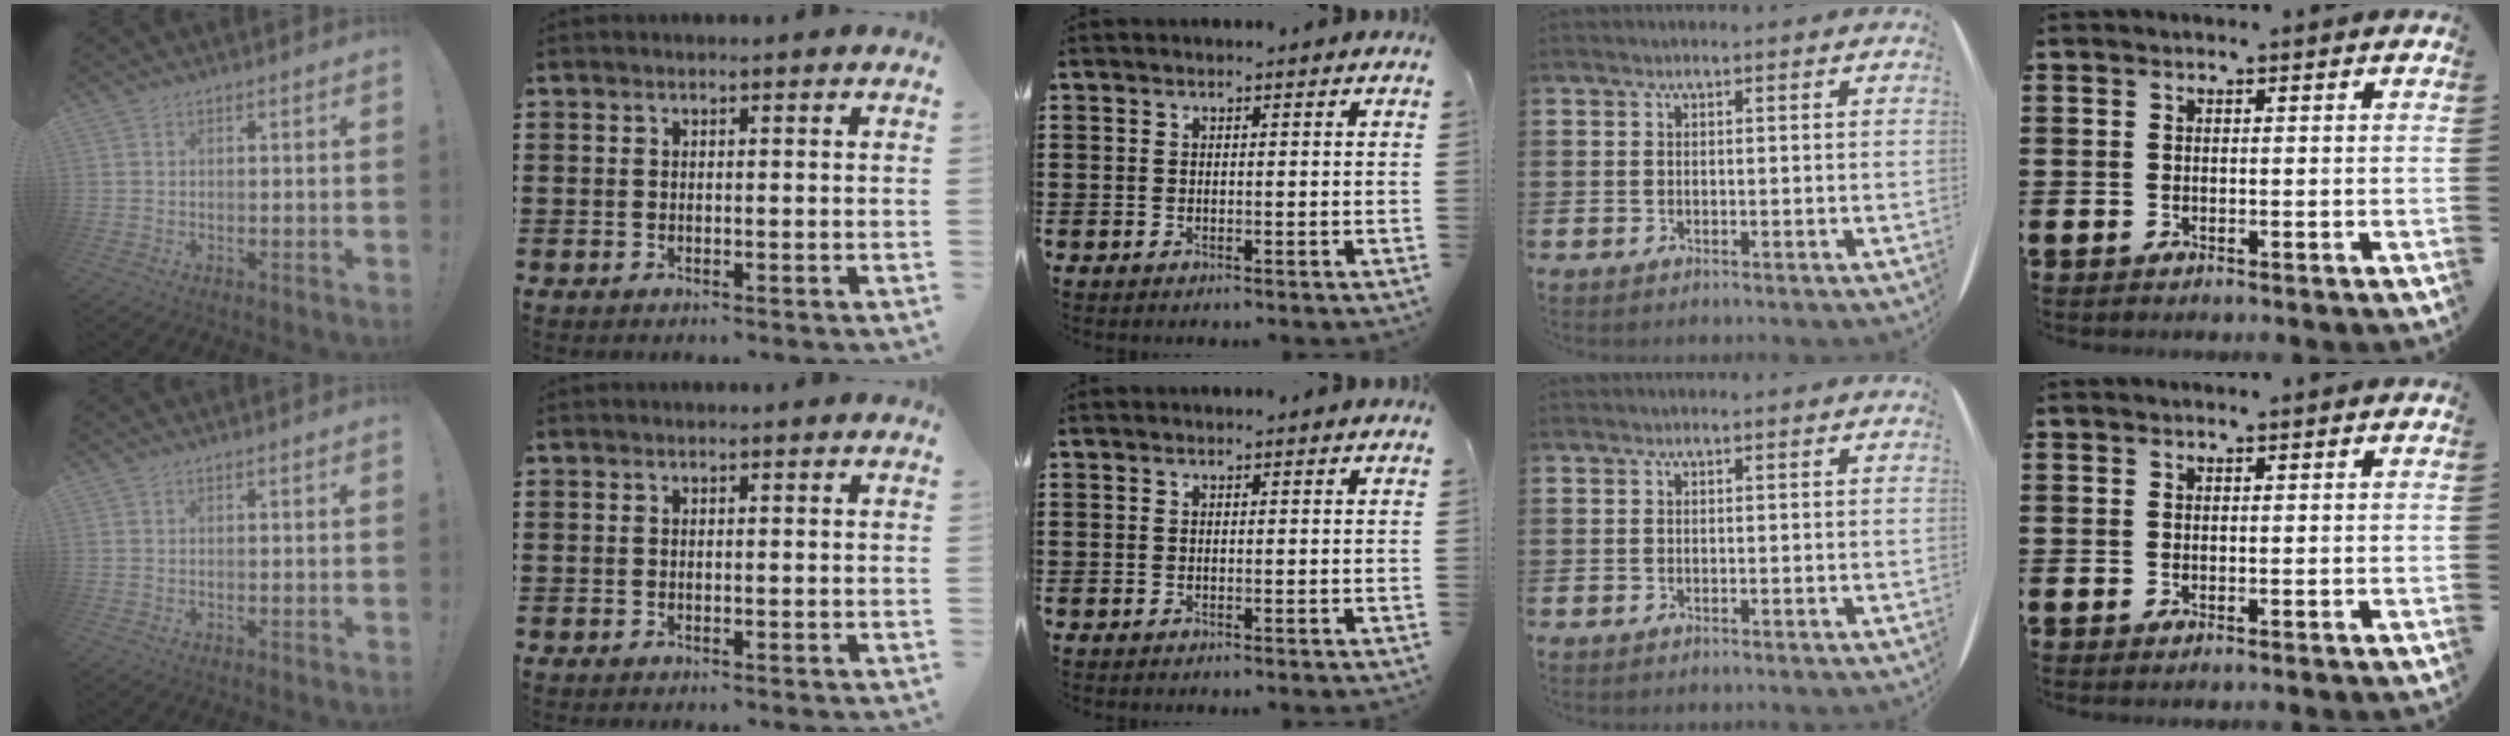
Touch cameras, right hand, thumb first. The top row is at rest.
{}